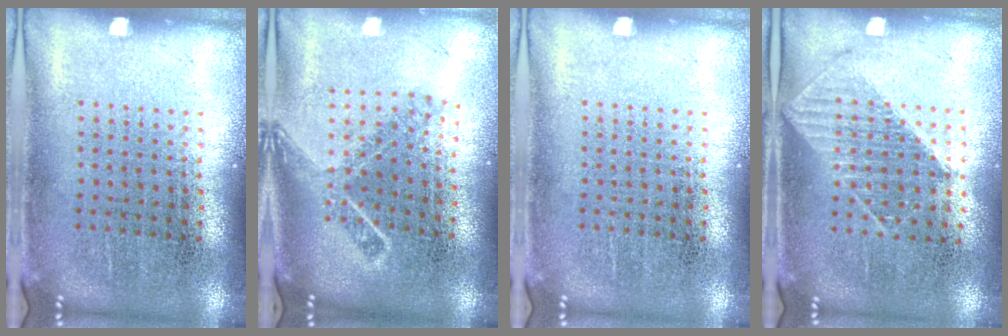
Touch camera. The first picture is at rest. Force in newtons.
{"total": 1.7, "press": 1.3, "slide": 1.1}
{"total": 0.0}
{"total": 1.1, "press": 1.0, "slide": 0.3}